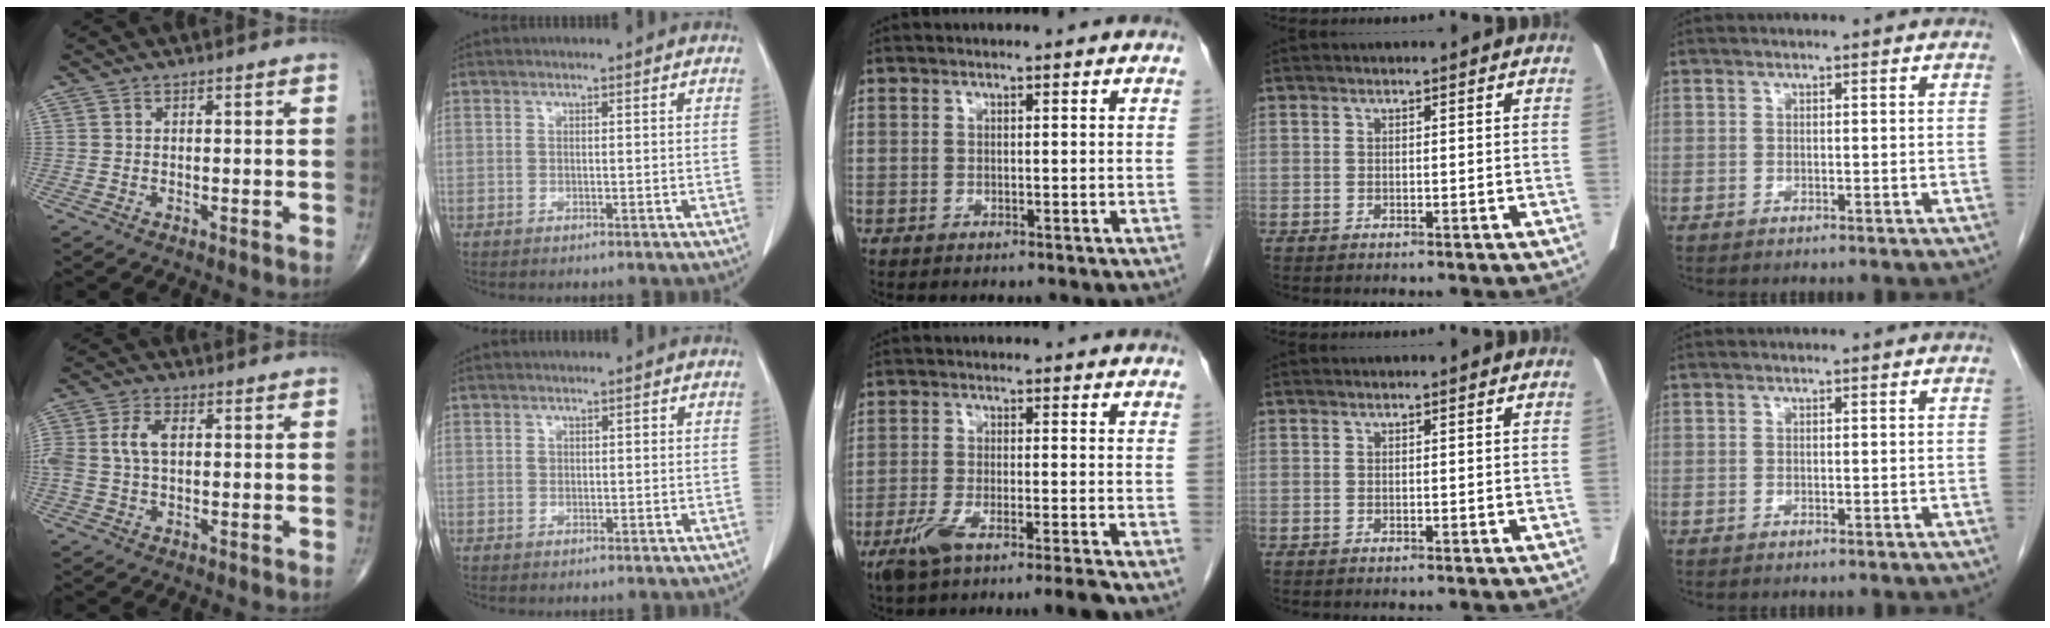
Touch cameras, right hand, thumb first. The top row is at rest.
{"thumb": {"total": 6.0, "force": [0.7, 3.5, 4.8], "torque": [-0.123, 0.016, 0.014]}, "index": {"total": 1.0, "force": [0.1, 0.8, 0.6], "torque": [-0.012, 0.009, 0.004]}, "middle": {"total": 7.5, "force": [-5.6, -0.3, 5.0], "torque": [-0.086, -0.014, -0.100]}}